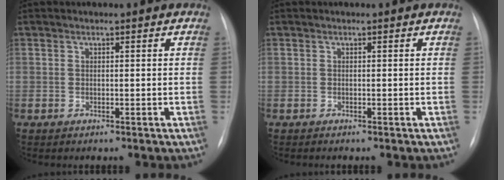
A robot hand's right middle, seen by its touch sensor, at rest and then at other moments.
{"total": 0.0}